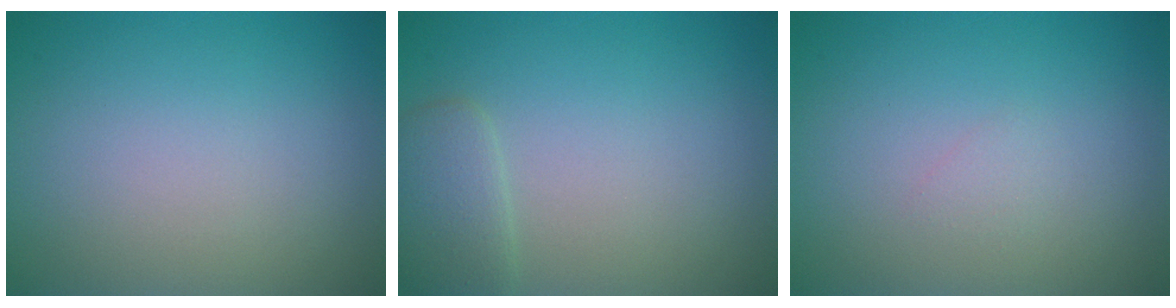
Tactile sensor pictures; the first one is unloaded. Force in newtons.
{"total": 2.1, "press": 2.1, "slide": 0.1}
{"total": 0.6, "press": 0.6, "slide": 0.1}